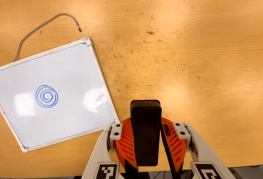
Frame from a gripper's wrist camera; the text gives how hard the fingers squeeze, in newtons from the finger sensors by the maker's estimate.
{"total": 8.7, "left": 7.4, "right": 10.1}